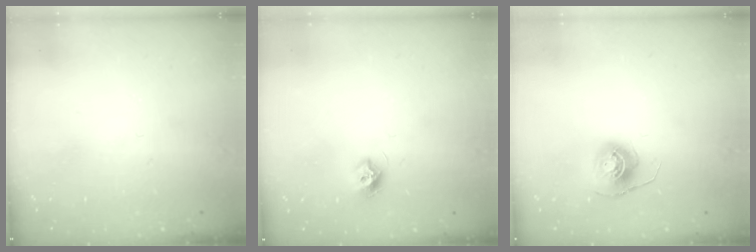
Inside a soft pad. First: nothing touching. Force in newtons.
{"total": 7.3, "press": 7.3, "slide": 0.6}
{"total": 6.9, "press": 6.9, "slide": 0.5}